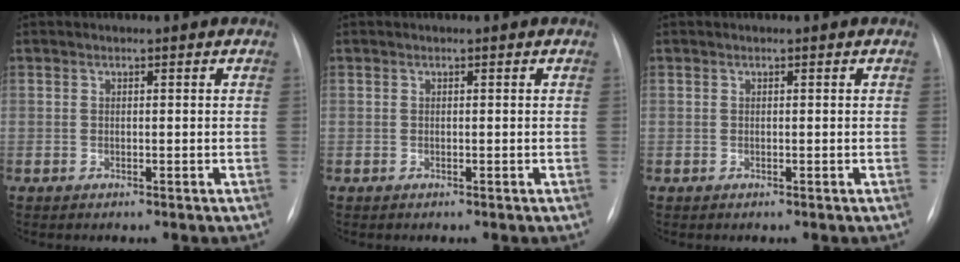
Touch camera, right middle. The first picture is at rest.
{"total": 0.0}
{"total": 0.0}